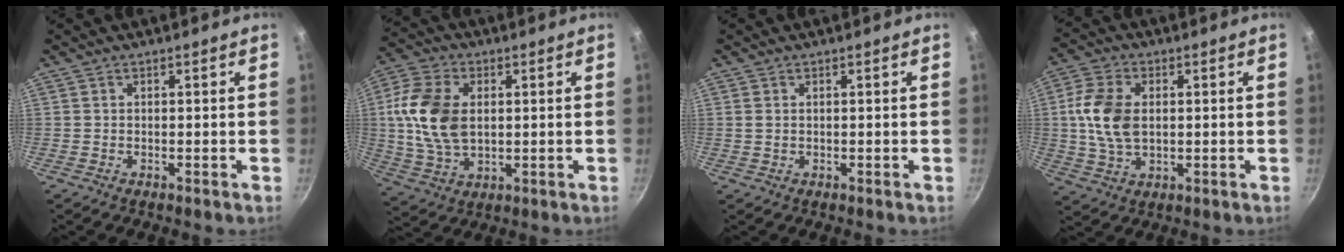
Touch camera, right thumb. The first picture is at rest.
{"total": 14.8, "force": [1.6, 9.9, 10.9], "torque": [-0.201, 0.000, 0.029]}
{"total": 1.1, "force": [0.2, 0.8, 0.7], "torque": [-0.013, 0.002, 0.006]}
{"total": 11.0, "force": [1.0, 7.3, 8.2], "torque": [-0.151, 0.006, 0.016]}